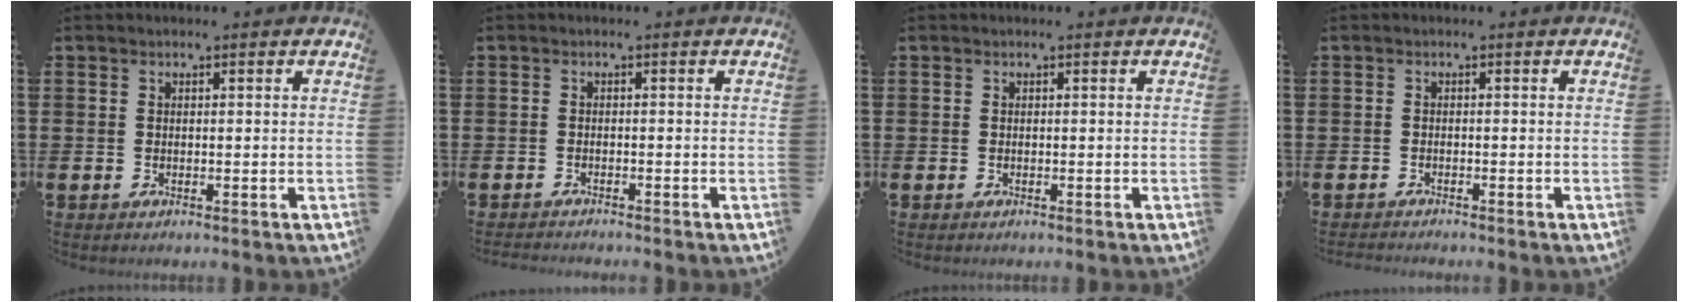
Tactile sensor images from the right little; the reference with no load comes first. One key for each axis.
{"total": 0.9, "fx": -0.9, "fy": -0.1, "fz": 0.0, "tx": -0.002, "ty": -0.002, "tz": -0.018}
{"total": 0.0}
{"total": 0.7, "fx": -0.7, "fy": -0.1, "fz": 0.0, "tx": -0.001, "ty": -0.002, "tz": -0.015}